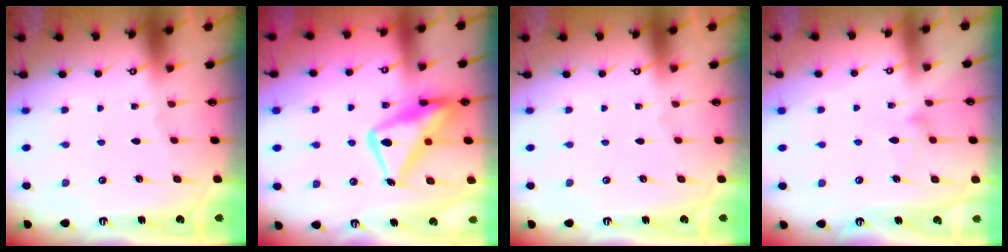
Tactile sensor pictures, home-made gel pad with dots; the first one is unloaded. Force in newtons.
{"total": 16.6, "press": 16.5, "slide": 1.6}
{"total": 0.0}
{"total": 8.4, "press": 8.4, "slide": 0.5}